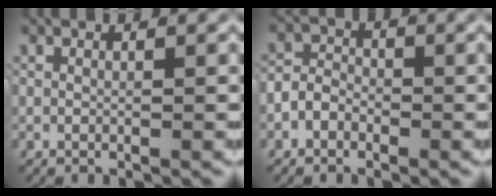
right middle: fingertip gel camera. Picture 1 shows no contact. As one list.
[{"total": 2.5, "force": [-1.1, 2.0, 1.0], "torque": [-0.009, 0.002, -0.025]}]